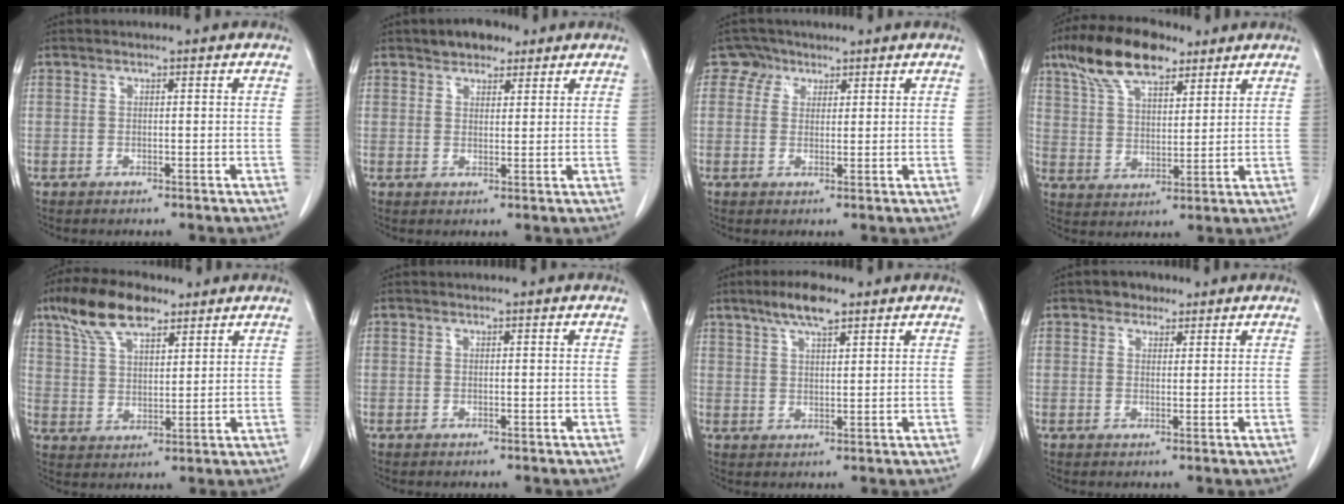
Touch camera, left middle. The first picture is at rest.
{"total": 4.5, "force": [3.3, 2.2, 2.0], "torque": [-0.032, 0.010, 0.057]}
{"total": 2.7, "force": [1.7, 2.0, -0.2], "torque": [0.007, 0.002, 0.025]}
{"total": 12.4, "force": [8.6, 4.7, 7.5], "torque": [-0.143, 0.023, 0.158]}
{"total": 10.1, "force": [7.0, 3.9, 6.1], "torque": [-0.124, 0.021, 0.135]}
{"total": 0.0}
{"total": 6.1, "force": [4.3, 1.2, 4.2], "torque": [-0.085, 0.007, 0.076]}
{"total": 2.6, "force": [1.8, 1.7, 0.7], "torque": [-0.012, 0.006, 0.026]}